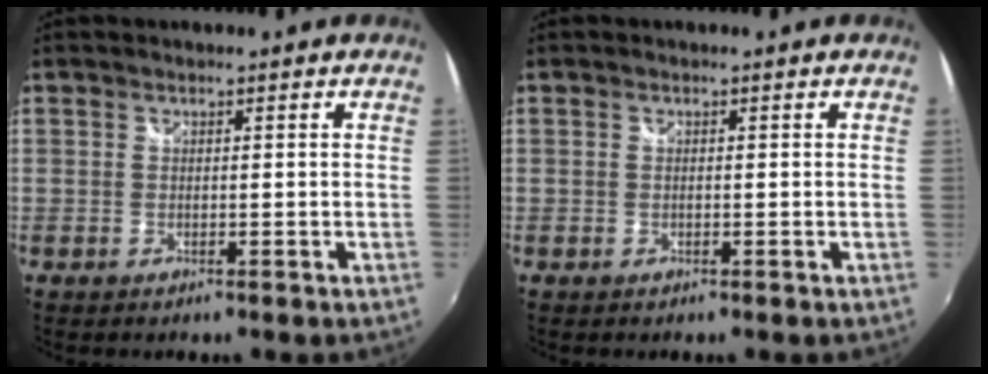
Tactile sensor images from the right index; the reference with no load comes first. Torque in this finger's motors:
{"motor_torque": [-0.33, 0.19, 0.03, 0.01]}